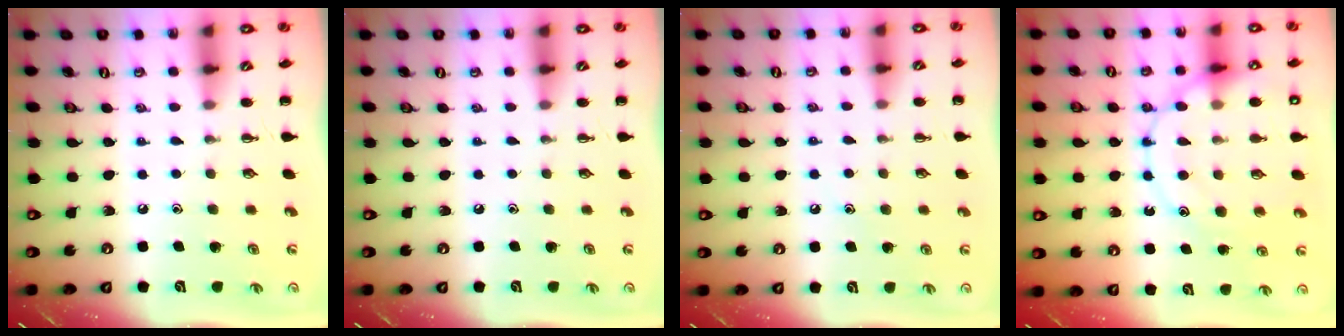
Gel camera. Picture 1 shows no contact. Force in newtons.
{"total": 0.0}
{"total": 6.7, "press": 6.4, "slide": 2.1}
{"total": 17.1, "press": 17.0, "slide": 2.2}